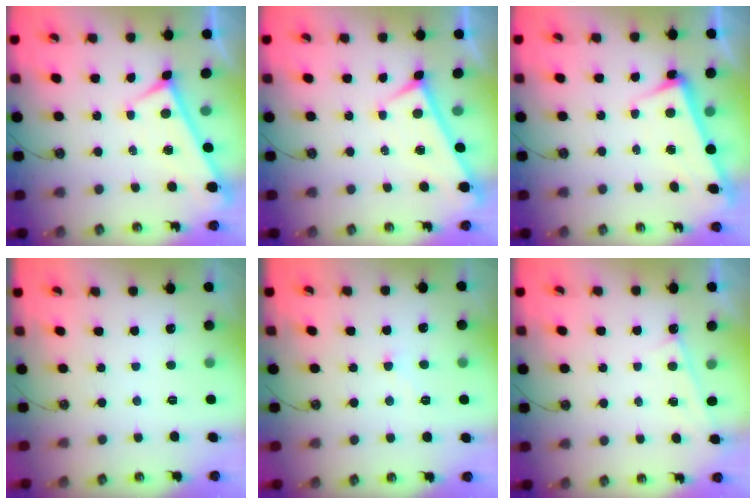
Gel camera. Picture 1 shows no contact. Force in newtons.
{"total": 0.0}
{"total": 2.6, "press": 2.5, "slide": 0.8}
{"total": 0.0}
{"total": 0.5, "press": 0.1, "slide": 0.5}
{"total": 0.6, "press": 0.5, "slide": 0.1}